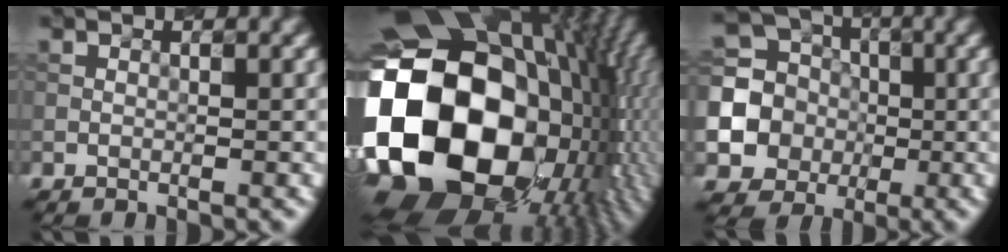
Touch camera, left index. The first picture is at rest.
{"total": 23.3, "force": [-2.6, 17.4, 15.2], "torque": [-0.305, -0.033, -0.042]}
{"total": 11.1, "force": [-1.2, 10.5, 3.4], "torque": [-0.111, -0.002, -0.037]}